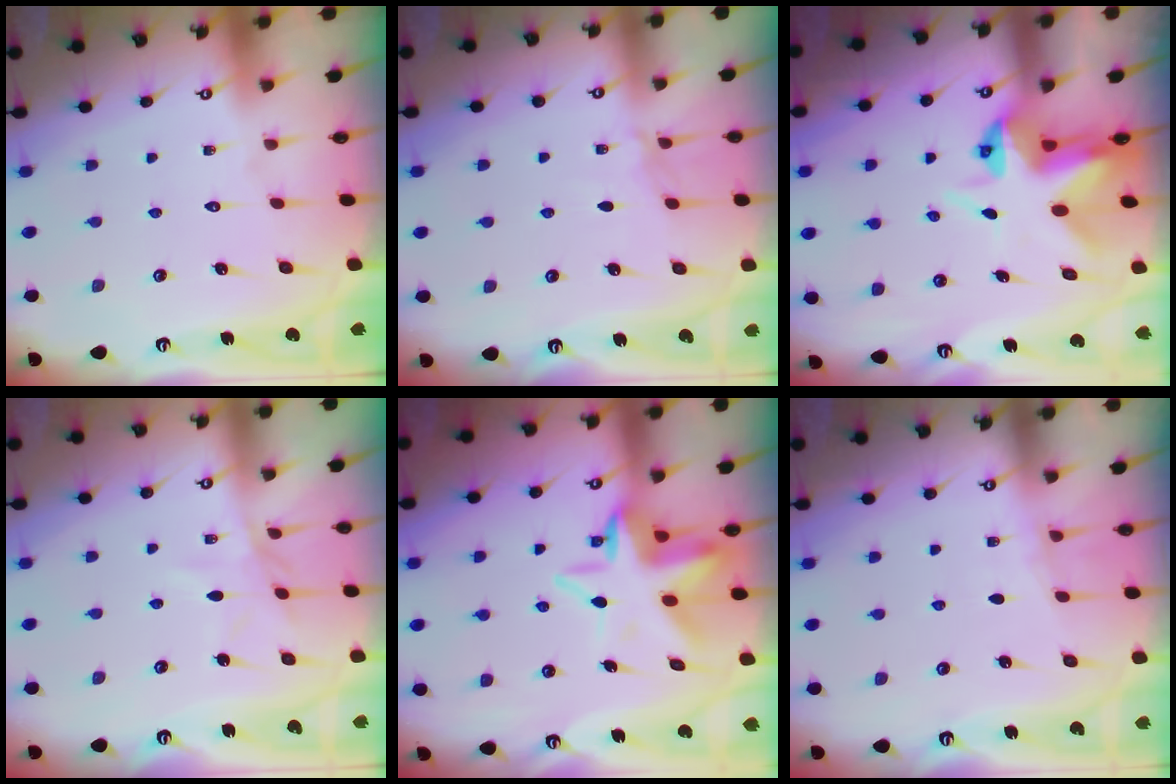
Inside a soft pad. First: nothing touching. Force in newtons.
{"total": 4.5, "press": 4.5, "slide": 0.5}
{"total": 5.6, "press": 5.6, "slide": 0.3}
{"total": 6.4, "press": 6.4, "slide": 0.6}
{"total": 8.5, "press": 8.1, "slide": 2.7}
{"total": 3.0, "press": 2.9, "slide": 0.4}